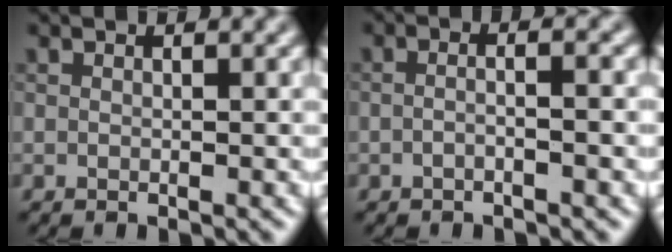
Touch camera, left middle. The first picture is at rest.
{"total": 2.3, "force": [-0.4, 0.9, 2.0], "torque": [-0.014, -0.002, -0.026]}